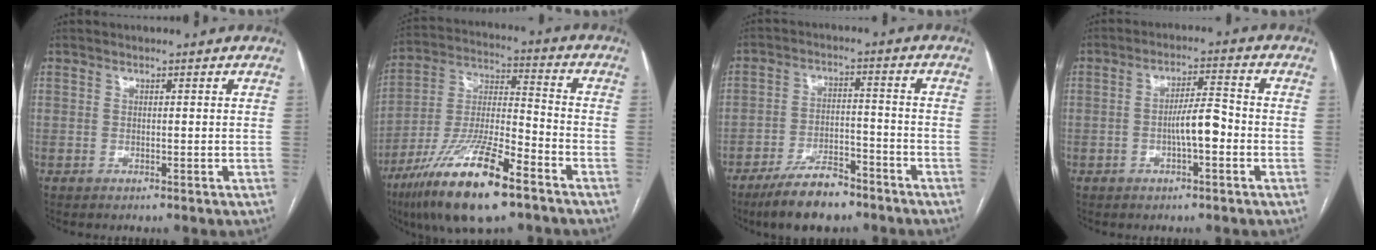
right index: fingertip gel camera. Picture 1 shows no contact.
{"total": 18.2, "force": [-11.2, 3.2, 13.9], "torque": [-0.288, -0.030, -0.204]}
{"total": 9.7, "force": [-7.4, 3.1, 5.4], "torque": [-0.094, -0.006, -0.130]}
{"total": 5.6, "force": [-1.5, 1.1, 5.2], "torque": [-0.094, 0.013, -0.025]}